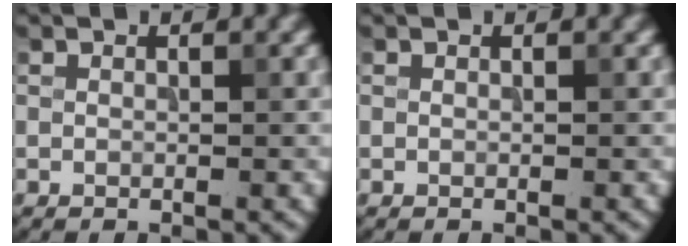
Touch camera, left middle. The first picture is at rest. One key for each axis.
{"total": 0.0}